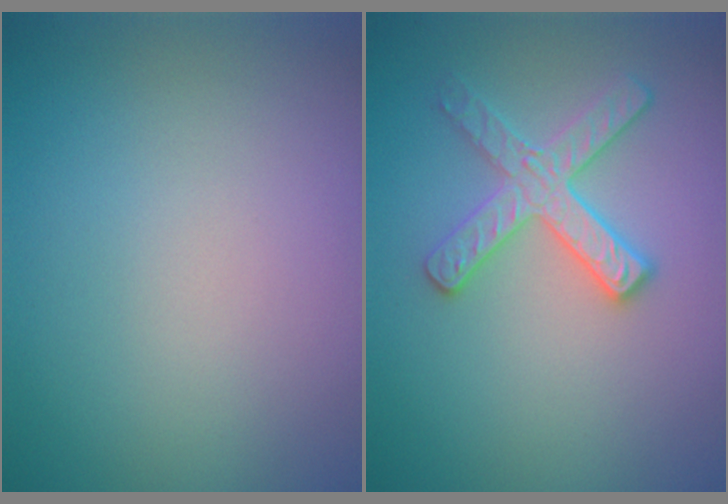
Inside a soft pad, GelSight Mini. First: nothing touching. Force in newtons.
{"total": 2.9, "press": 2.9, "slide": 0.4}